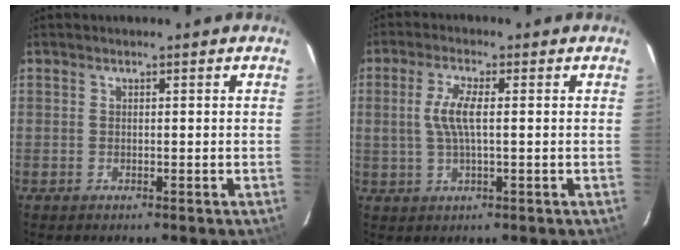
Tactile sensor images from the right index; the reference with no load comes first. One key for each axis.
{"total": 5.6, "fx": 0.5, "fy": 1.4, "fz": 5.3, "tx": -0.106, "ty": 0.002, "tz": 0.013}